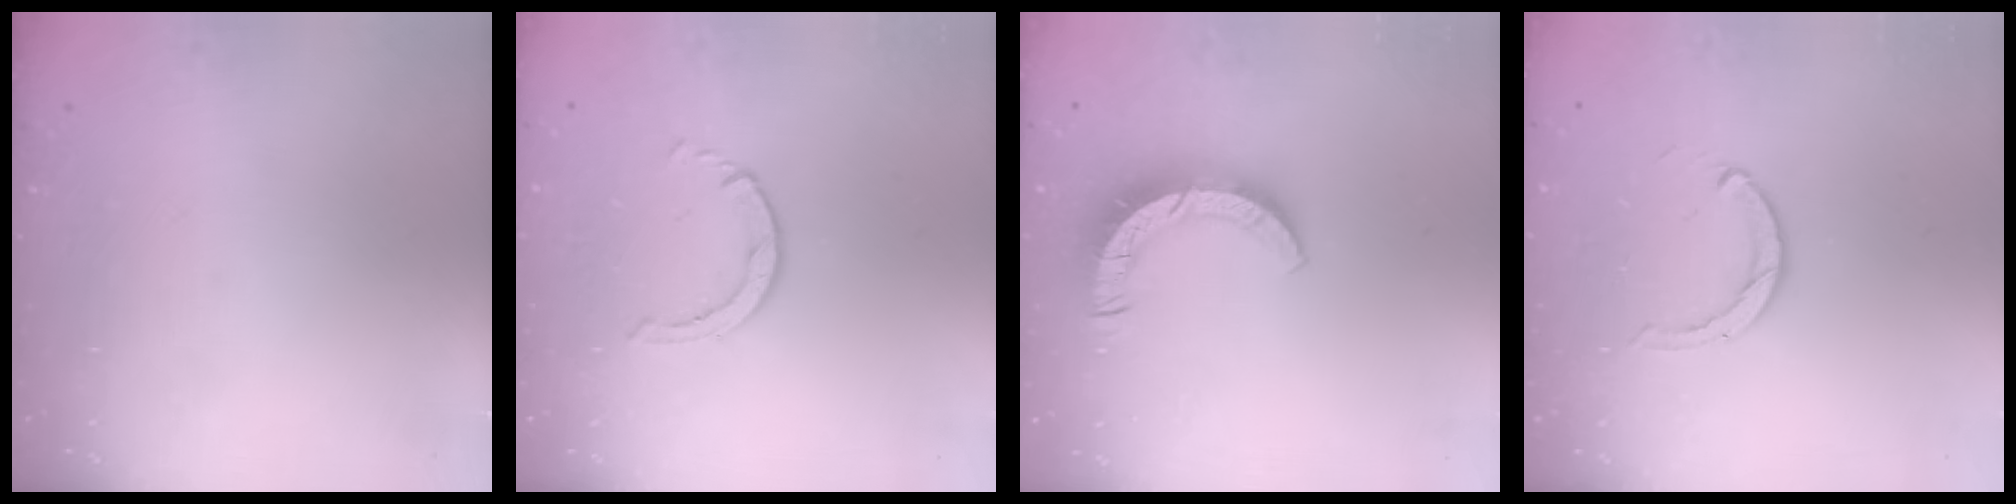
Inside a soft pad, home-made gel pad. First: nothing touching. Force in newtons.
{"total": 0.8, "press": 0.7, "slide": 0.2}
{"total": 9.0, "press": 8.9, "slide": 1.0}
{"total": 2.2, "press": 2.2, "slide": 0.3}